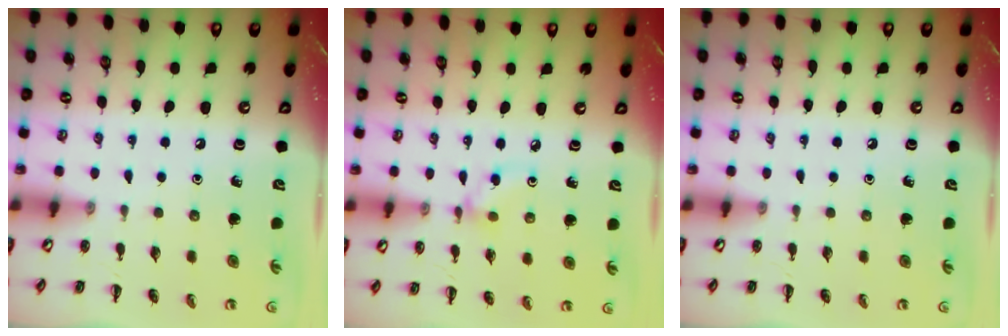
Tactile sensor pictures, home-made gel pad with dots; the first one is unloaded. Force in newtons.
{"total": 3.0, "press": 2.8, "slide": 1.2}
{"total": 0.0}